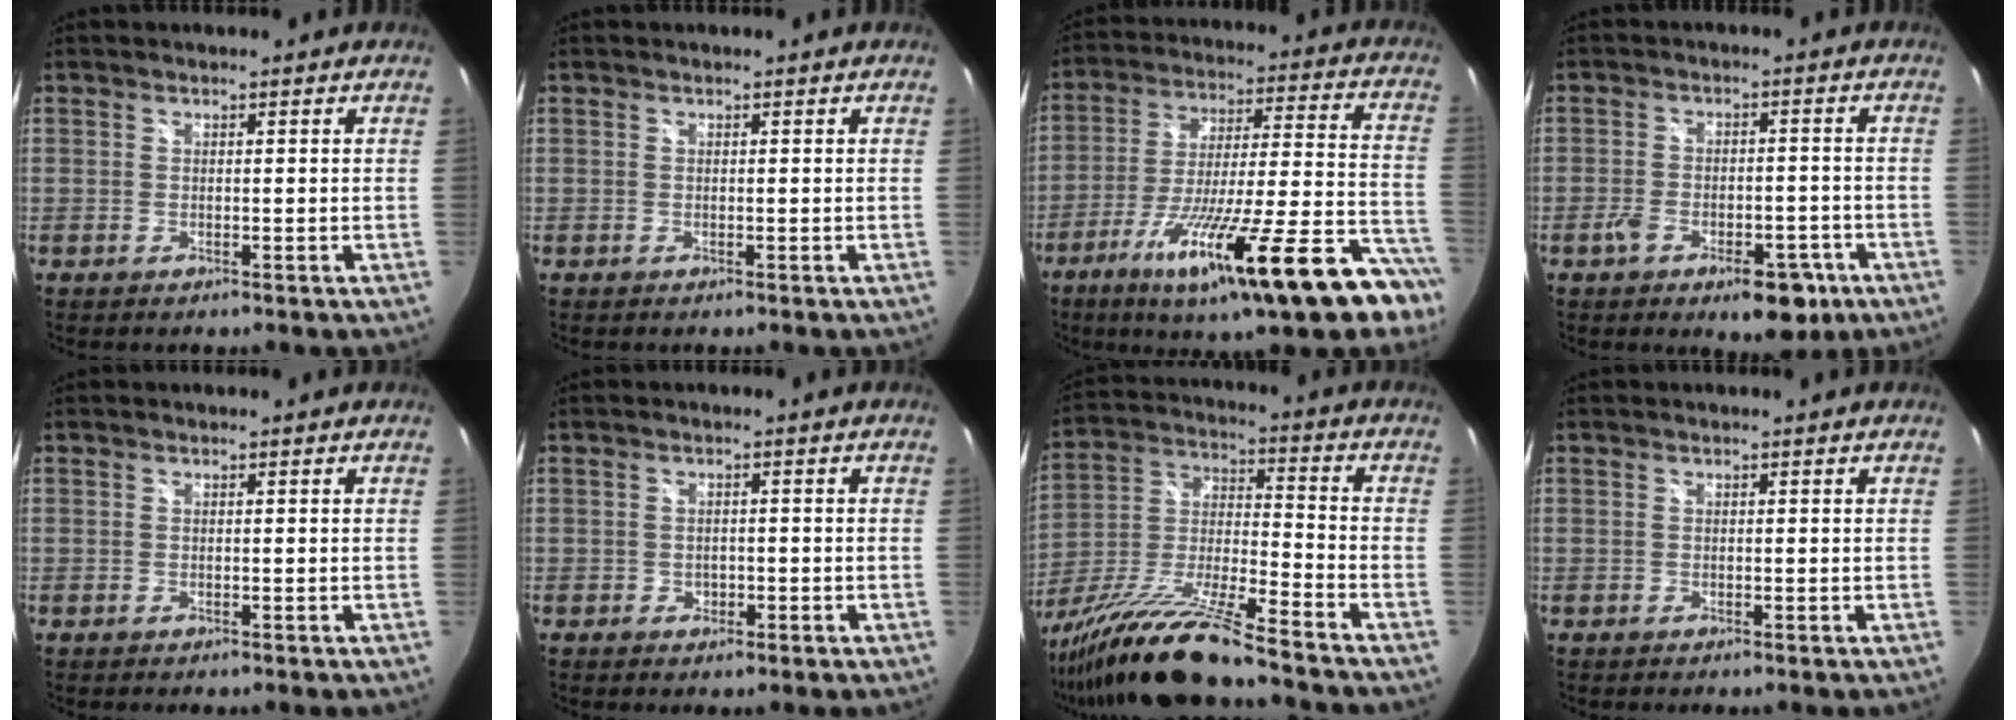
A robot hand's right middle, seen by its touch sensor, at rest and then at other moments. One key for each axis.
{"total": 0.0}
{"total": 27.2, "fx": -17.3, "fy": 3.6, "fz": 20.6, "tx": -0.332, "ty": -0.065, "tz": -0.264}
{"total": 10.7, "fx": -6.0, "fy": 5.2, "fz": 7.1, "tx": -0.129, "ty": -0.006, "tz": -0.086}
{"total": 0.0}
{"total": 1.9, "fx": -0.7, "fy": 1.6, "fz": 0.8, "tx": -0.013, "ty": -0.003, "tz": -0.011}
{"total": 18.9, "fx": -15.4, "fy": 0.2, "fz": 10.9, "tx": -0.210, "ty": -0.033, "tz": -0.285}
{"total": 0.0}